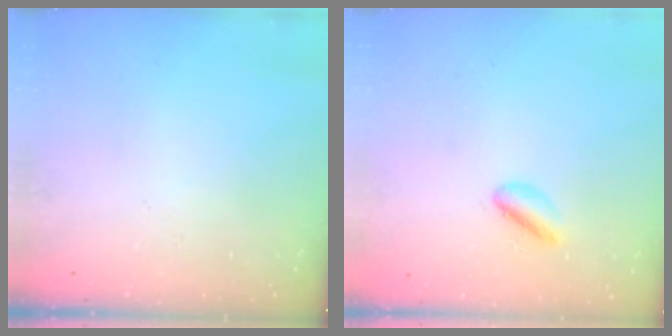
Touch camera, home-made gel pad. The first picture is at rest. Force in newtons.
{"total": 3.3, "press": 3.1, "slide": 1.3}